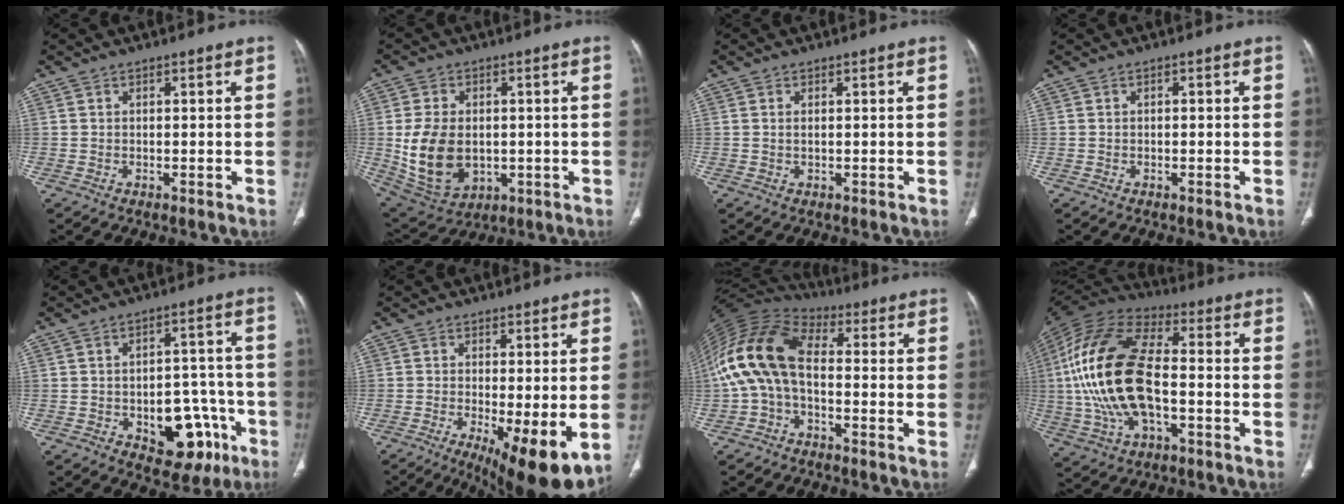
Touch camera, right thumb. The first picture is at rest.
{"total": 13.9, "force": [-0.8, 9.7, 9.9], "torque": [-0.172, -0.004, 0.012]}
{"total": 0.7, "force": [0.1, 0.3, 0.7], "torque": [-0.019, 0.002, 0.004]}
{"total": 0.0}
{"total": 13.6, "force": [-5.5, 8.1, 9.5], "torque": [-0.080, 0.043, -0.063]}
{"total": 11.9, "force": [-3.1, 3.4, 11.0], "torque": [-0.162, -0.025, -0.039]}
{"total": 14.3, "force": [-1.0, 8.2, 11.7], "torque": [-0.236, 0.045, -0.034]}
{"total": 22.4, "force": [-1.8, 11.4, 19.2], "torque": [-0.401, 0.020, -0.035]}